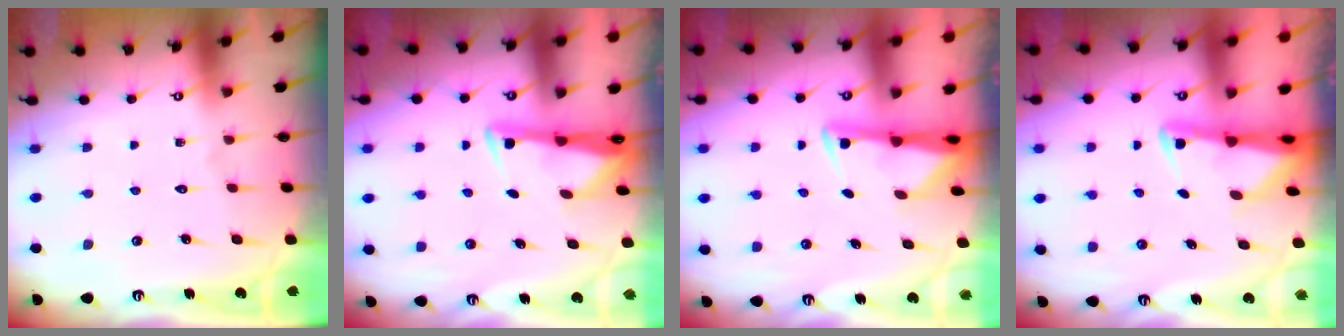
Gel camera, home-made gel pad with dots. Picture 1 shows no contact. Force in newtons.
{"total": 3.3, "press": 3.2, "slide": 0.9}
{"total": 3.1, "press": 3.0, "slide": 0.6}
{"total": 2.4, "press": 2.4, "slide": 0.5}